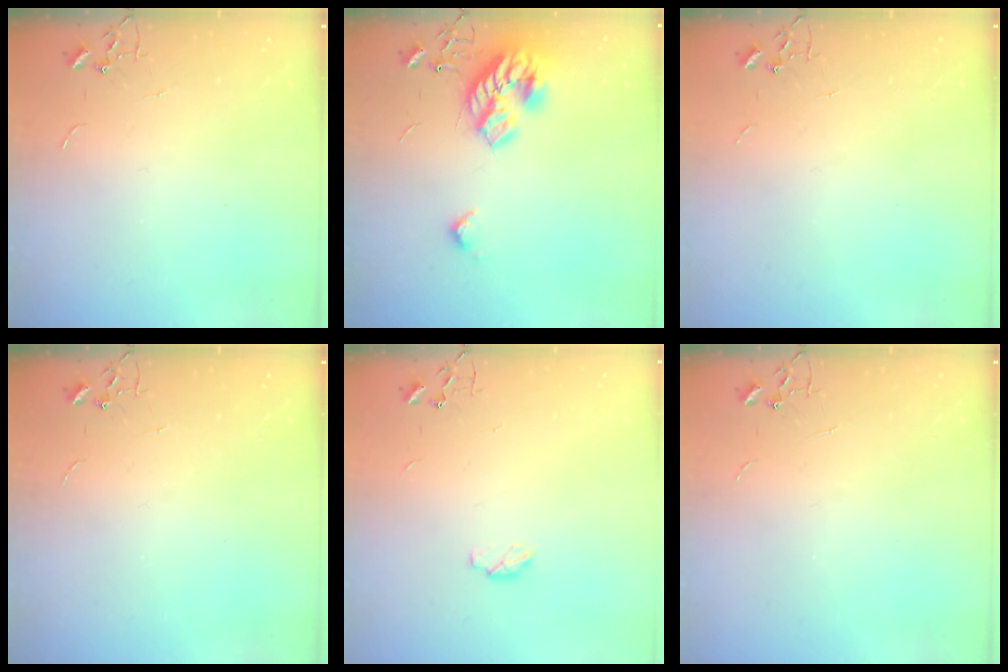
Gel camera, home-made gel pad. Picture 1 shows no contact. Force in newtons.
{"total": 19.2, "press": 19.2, "slide": 0.6}
{"total": 0.0}
{"total": 0.0}
{"total": 4.0, "press": 3.9, "slide": 0.6}
{"total": 0.0}